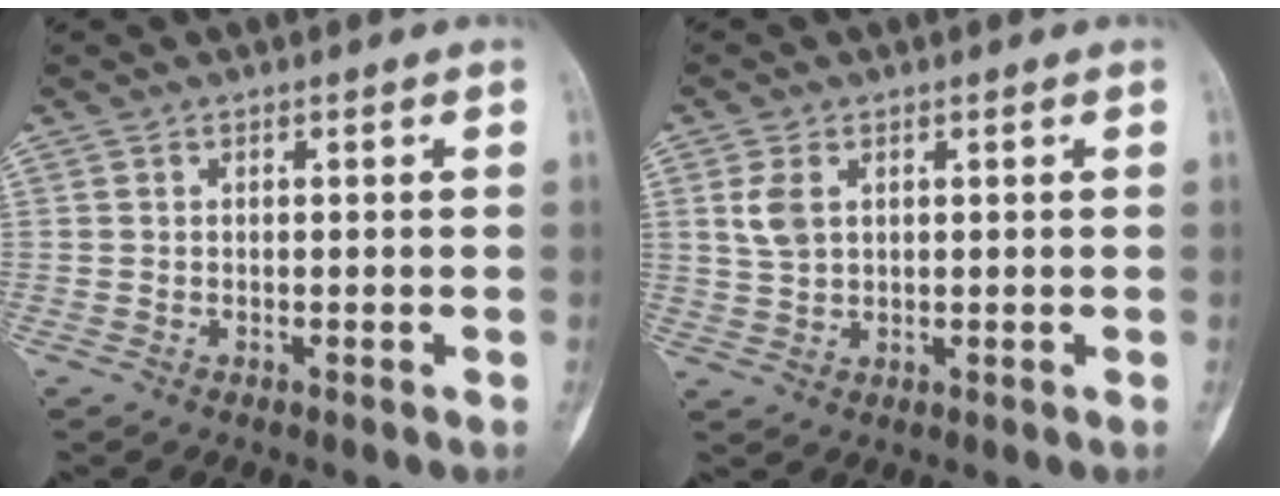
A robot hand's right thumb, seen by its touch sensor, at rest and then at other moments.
{"total": 4.0, "force": [1.3, 2.5, 2.9], "torque": [-0.059, 0.000, 0.033]}